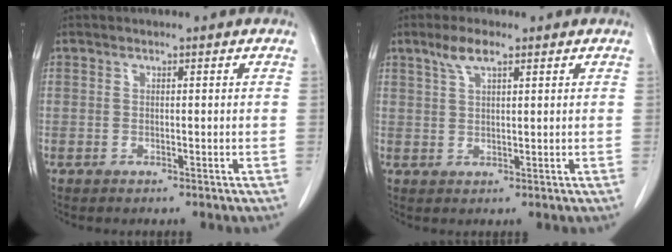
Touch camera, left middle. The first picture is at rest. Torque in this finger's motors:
{"motor_torque": [0.57, -0.43, 0.02, 0.02]}